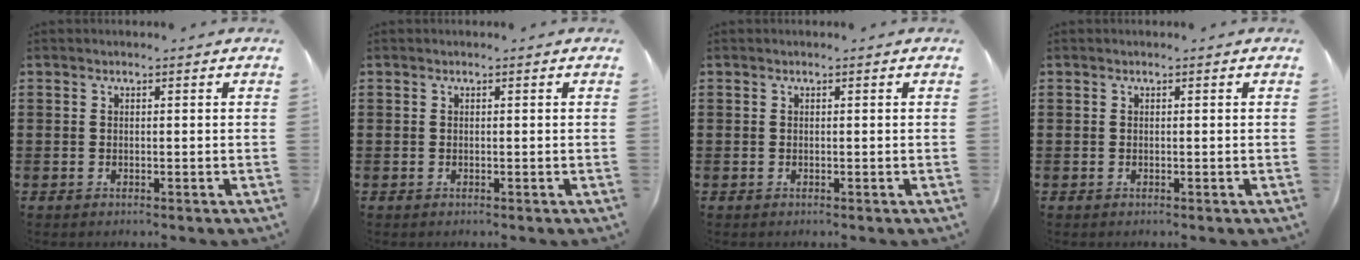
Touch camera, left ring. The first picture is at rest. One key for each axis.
{"total": 0.0}
{"total": 0.0}
{"total": 0.0}